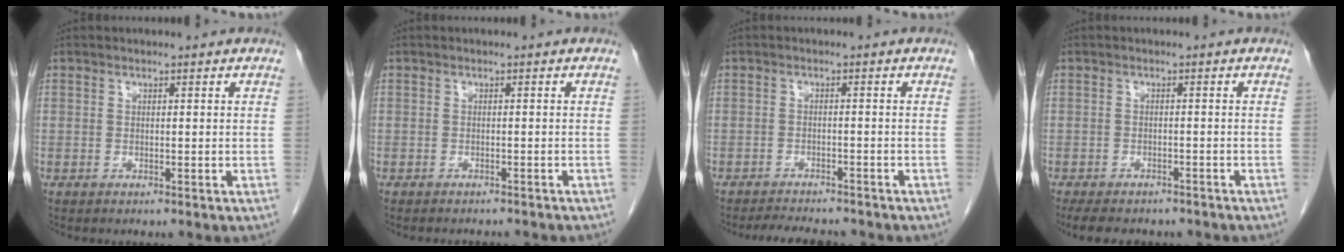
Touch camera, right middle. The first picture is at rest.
{"total": 5.4, "force": [-4.9, 1.2, 1.8], "torque": [-0.025, -0.006, -0.055]}
{"total": 6.8, "force": [-6.2, 1.4, 2.2], "torque": [-0.033, -0.008, -0.088]}
{"total": 10.0, "force": [-8.4, 3.4, 4.1], "torque": [-0.073, -0.004, -0.106]}